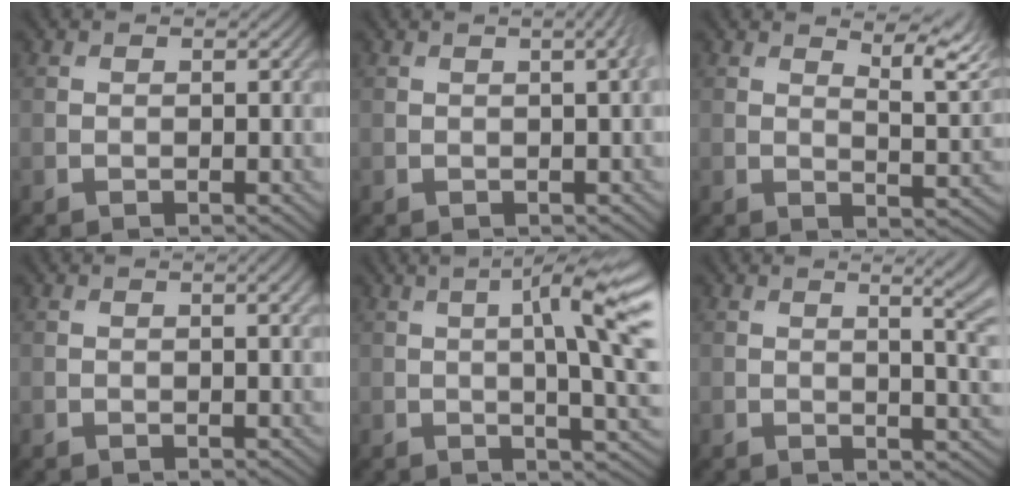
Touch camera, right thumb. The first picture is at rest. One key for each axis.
{"total": 2.4, "fx": 0.5, "fy": 0.6, "fz": 2.3, "tx": -0.021, "ty": 0.013, "tz": 0.001}
{"total": 6.2, "fx": 3.9, "fy": 1.5, "fz": 4.6, "tx": -0.074, "ty": 0.002, "tz": 0.070}
{"total": 1.5, "fx": 0.5, "fy": 0.2, "fz": 1.4, "tx": -0.018, "ty": 0.004, "tz": 0.009}
{"total": 10.4, "fx": 1.7, "fy": 2.3, "fz": 10.0, "tx": -0.135, "ty": 0.012, "tz": 0.024}
{"total": 7.3, "fx": 1.8, "fy": 2.5, "fz": 6.6, "tx": -0.058, "ty": 0.024, "tz": 0.012}